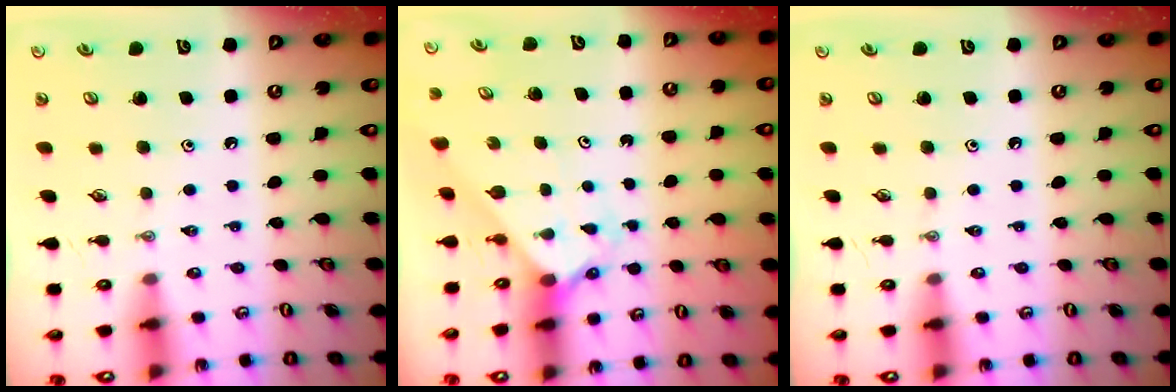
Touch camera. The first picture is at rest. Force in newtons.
{"total": 1.9, "press": 1.9, "slide": 0.1}
{"total": 0.0}